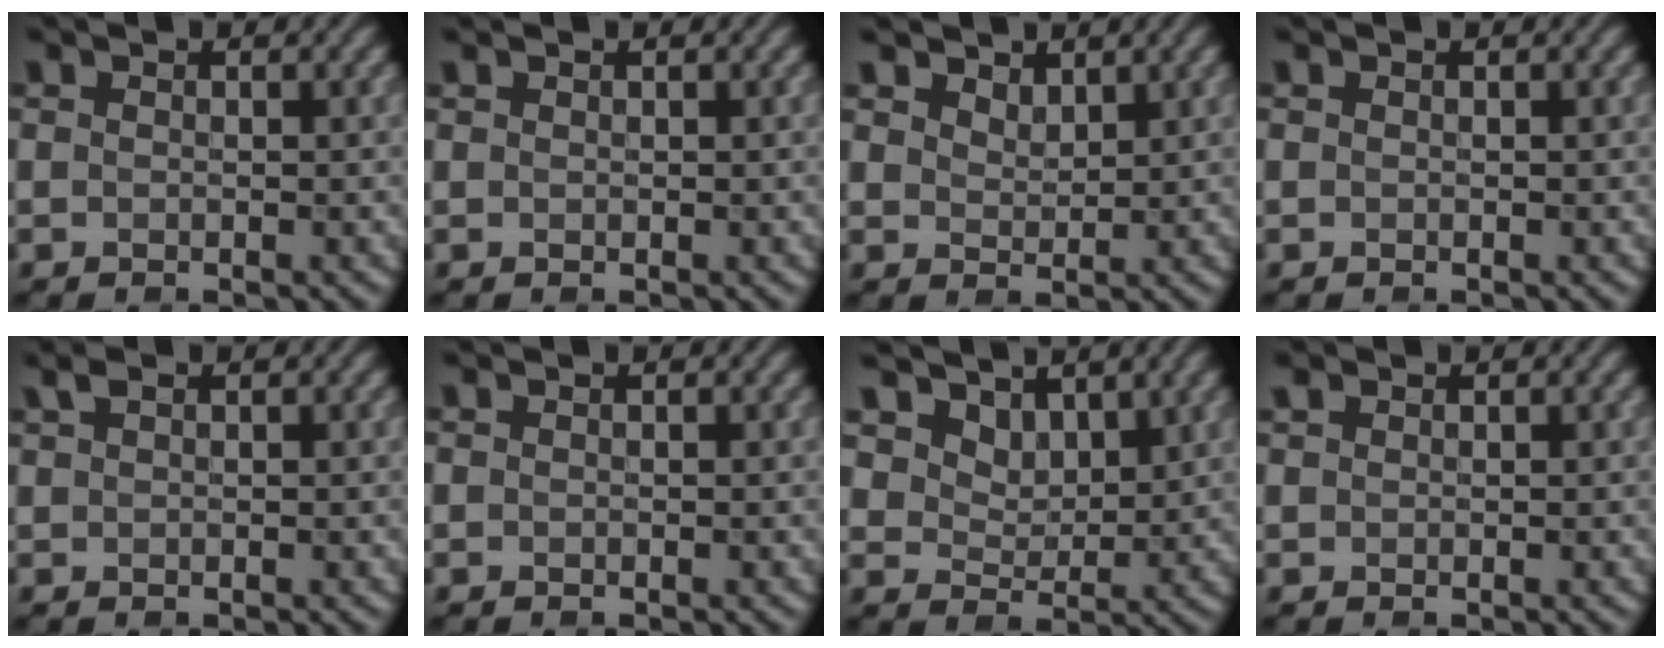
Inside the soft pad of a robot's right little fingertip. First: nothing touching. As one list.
[{"total": 0.0}, {"total": 2.1, "force": [1.7, 0.9, 0.6], "torque": [-0.018, -0.004, 0.034]}, {"total": 0.0}, {"total": 1.1, "force": [0.7, 0.4, 0.7], "torque": [-0.016, 0.003, 0.017]}, {"total": 0.0}, {"total": 5.6, "force": [4.0, 3.3, 2.2], "torque": [-0.072, -0.023, 0.076]}, {"total": 0.6, "force": [0.5, 0.3, 0.2], "torque": [-0.007, 0.002, 0.013]}]